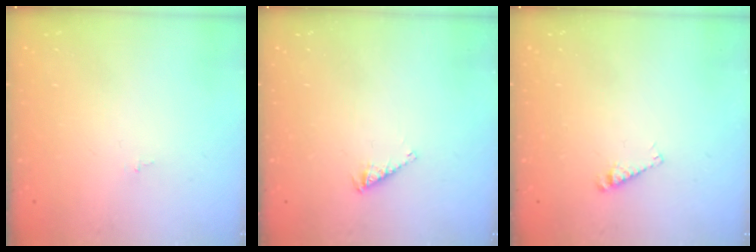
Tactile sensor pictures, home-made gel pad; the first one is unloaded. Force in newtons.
{"total": 3.5, "press": 3.4, "slide": 0.5}
{"total": 3.5, "press": 3.5, "slide": 0.1}